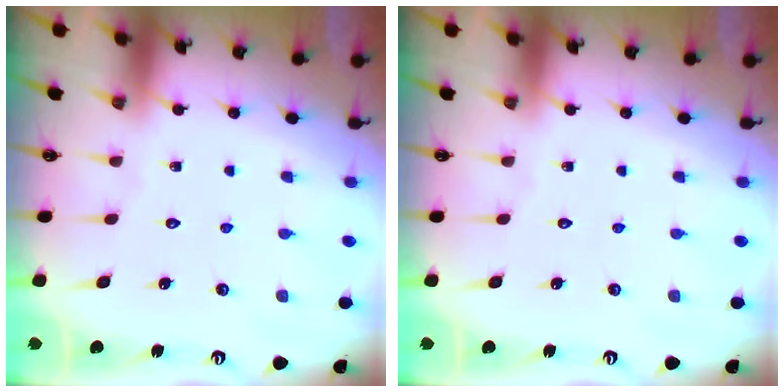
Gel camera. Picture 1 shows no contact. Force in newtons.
{"total": 0.0}